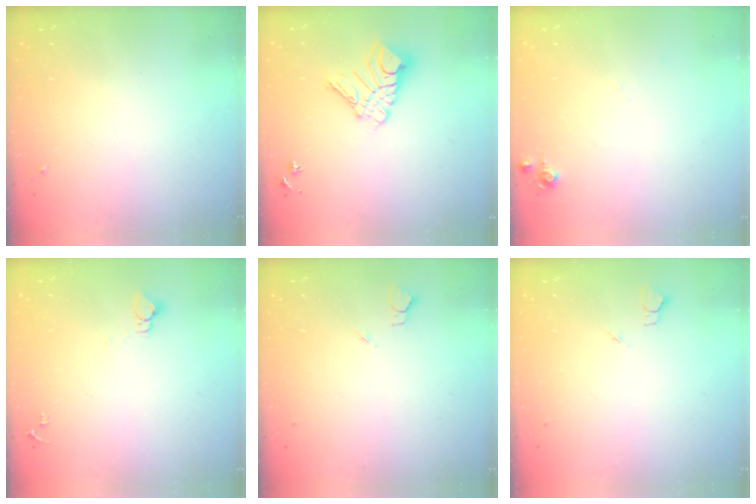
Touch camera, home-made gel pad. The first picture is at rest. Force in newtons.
{"total": 11.7, "press": 11.7, "slide": 1.2}
{"total": 4.2, "press": 4.2, "slide": 0.6}
{"total": 2.7, "press": 2.7, "slide": 0.2}
{"total": 2.7, "press": 2.6, "slide": 0.3}
{"total": 2.7, "press": 2.6, "slide": 0.3}